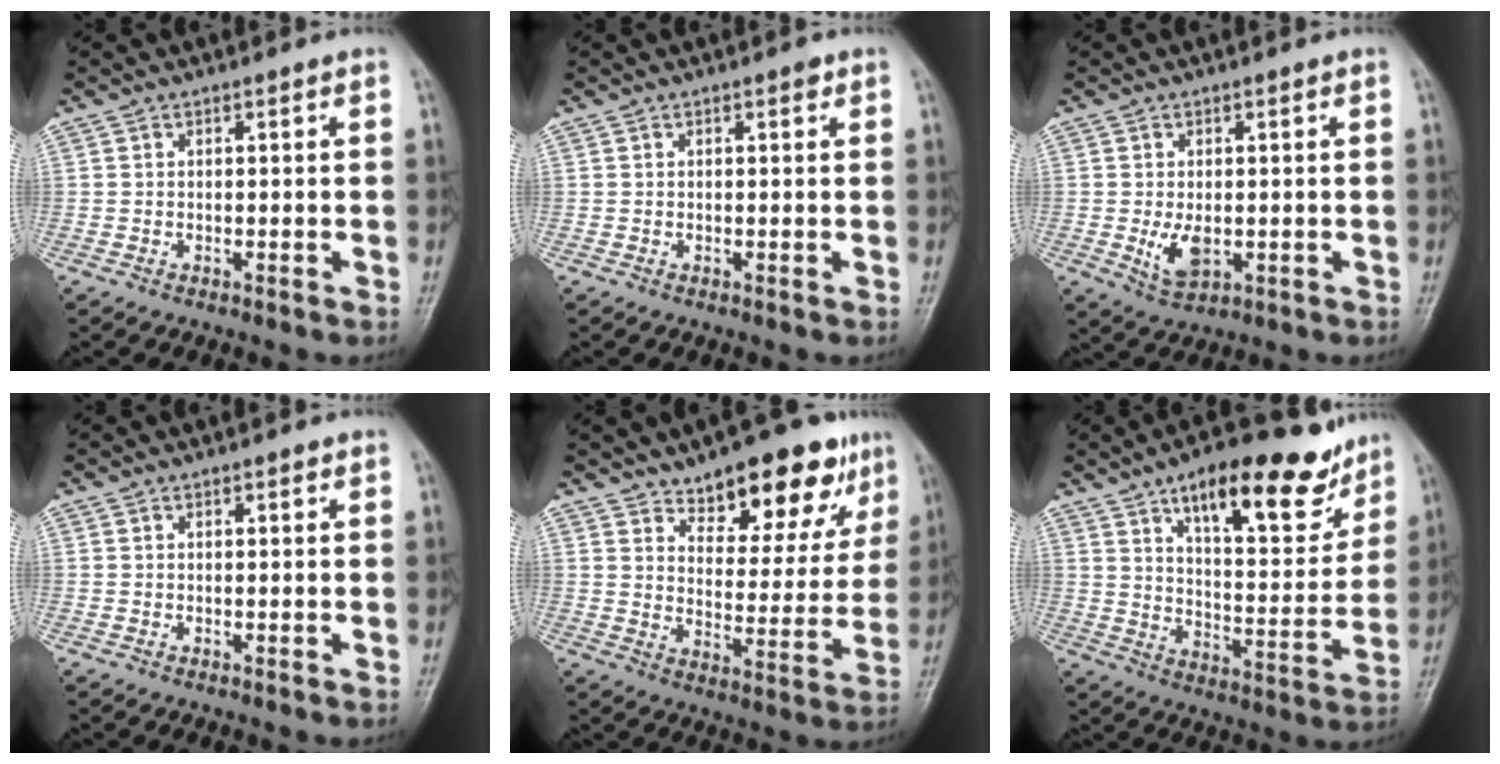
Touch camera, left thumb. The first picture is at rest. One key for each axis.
{"total": 0.9, "fx": 0.5, "fy": 0.4, "fz": 0.6, "tx": -0.005, "ty": 0.000, "tz": 0.003}
{"total": 5.2, "fx": -0.5, "fy": 3.2, "fz": 4.1, "tx": -0.071, "ty": -0.014, "tz": 0.001}
{"total": 0.8, "fx": 0.5, "fy": 0.3, "fz": 0.6, "tx": -0.007, "ty": -0.001, "tz": 0.006}
{"total": 16.0, "fx": 10.7, "fy": 6.9, "fz": 9.6, "tx": -0.073, "ty": -0.057, "tz": 0.159}
{"total": 20.4, "fx": 13.0, "fy": 7.5, "fz": 13.8, "tx": -0.159, "ty": -0.059, "tz": 0.202}